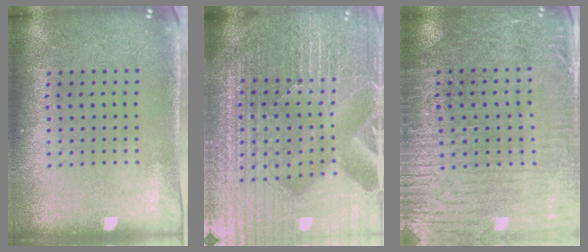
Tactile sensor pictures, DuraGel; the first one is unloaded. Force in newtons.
{"total": 6.6, "press": 5.9, "slide": 3.0}
{"total": 3.1, "press": 2.9, "slide": 1.1}